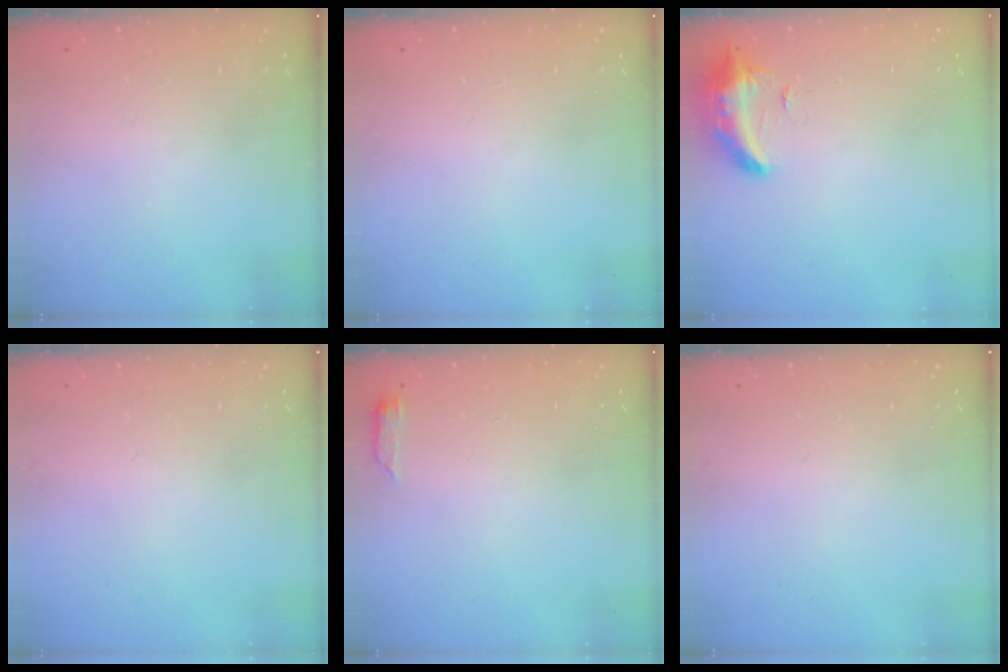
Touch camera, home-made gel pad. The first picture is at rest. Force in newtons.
{"total": 0.0}
{"total": 10.4, "press": 9.8, "slide": 3.5}
{"total": 0.0}
{"total": 2.6, "press": 2.6, "slide": 0.5}
{"total": 0.0}